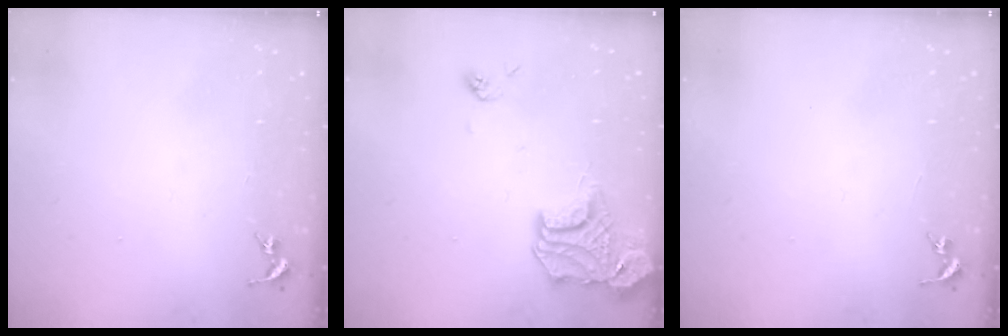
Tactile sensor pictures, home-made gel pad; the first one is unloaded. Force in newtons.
{"total": 15.8, "press": 15.8, "slide": 1.5}
{"total": 0.0}